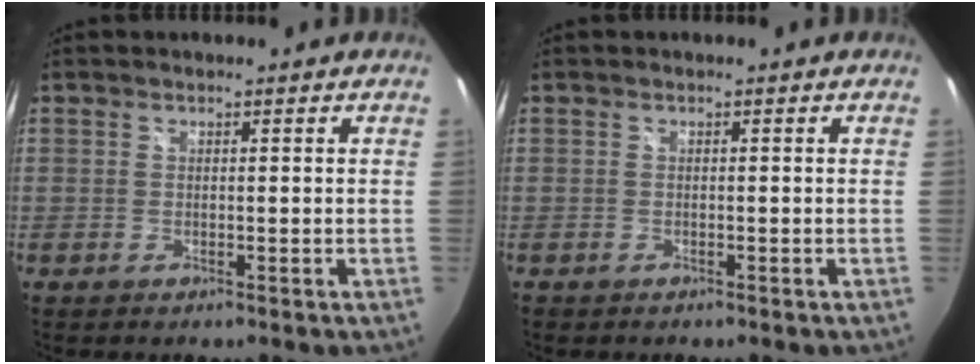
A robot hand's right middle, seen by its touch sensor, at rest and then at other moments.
{"total": 0.6, "force": [-0.4, 0.4, 0.1], "torque": [-0.004, -0.002, -0.008]}